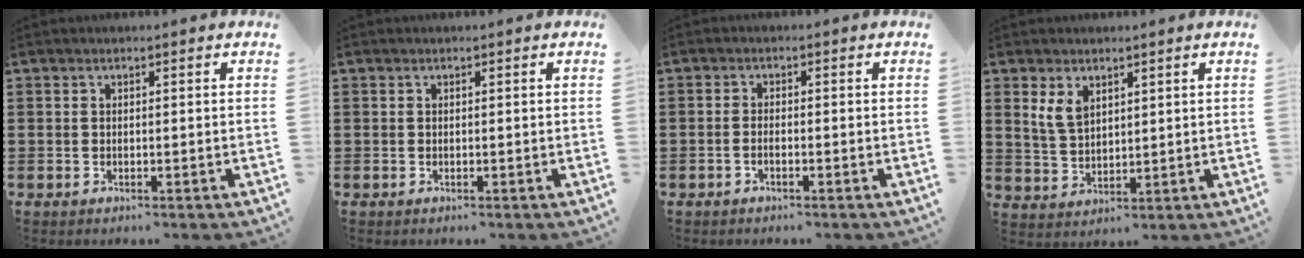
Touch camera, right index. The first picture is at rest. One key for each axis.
{"total": 0.0}
{"total": 1.1, "fx": -0.7, "fy": 0.0, "fz": 0.8, "tx": -0.018, "ty": -0.008, "tz": -0.011}
{"total": 4.2, "fx": 2.2, "fy": 2.6, "fz": 2.5, "tx": -0.065, "ty": 0.006, "tz": 0.039}